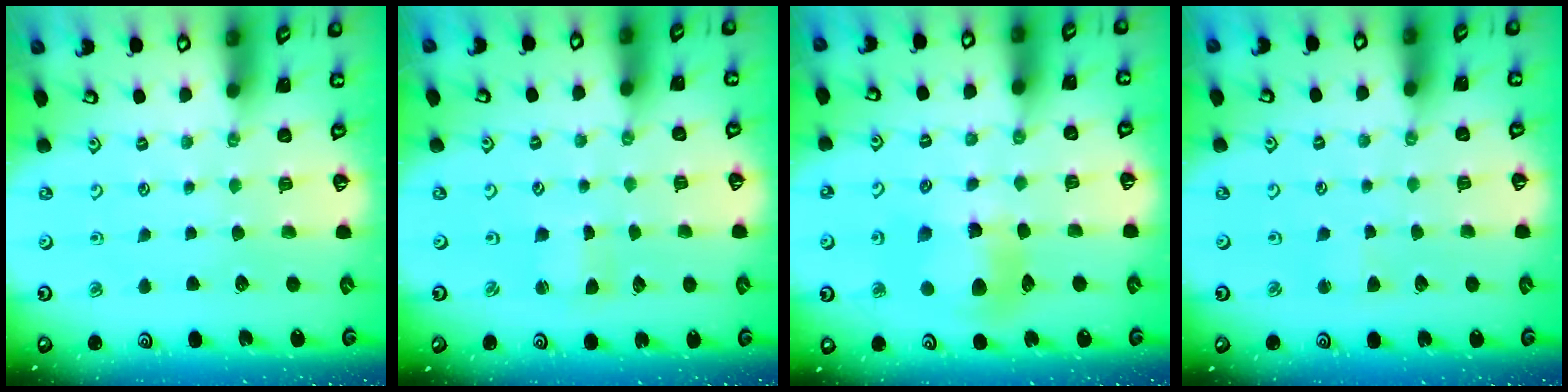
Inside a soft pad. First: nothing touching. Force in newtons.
{"total": 2.0, "press": 2.0, "slide": 0.3}
{"total": 10.3, "press": 10.2, "slide": 1.4}
{"total": 1.8, "press": 1.7, "slide": 0.3}